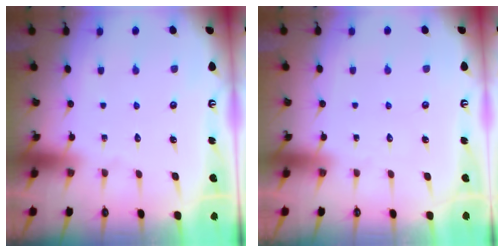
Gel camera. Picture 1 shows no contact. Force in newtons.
{"total": 0.0}